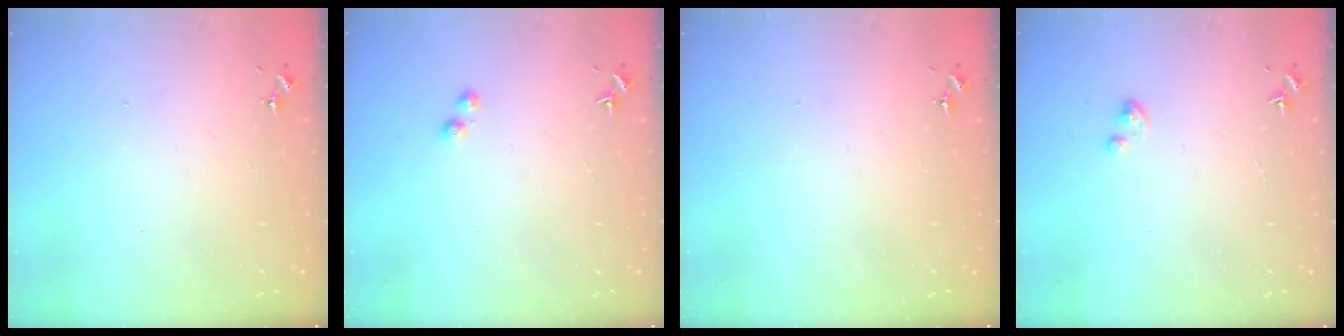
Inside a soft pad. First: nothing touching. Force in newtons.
{"total": 2.7, "press": 2.6, "slide": 0.9}
{"total": 0.0}
{"total": 1.8, "press": 1.8, "slide": 0.1}